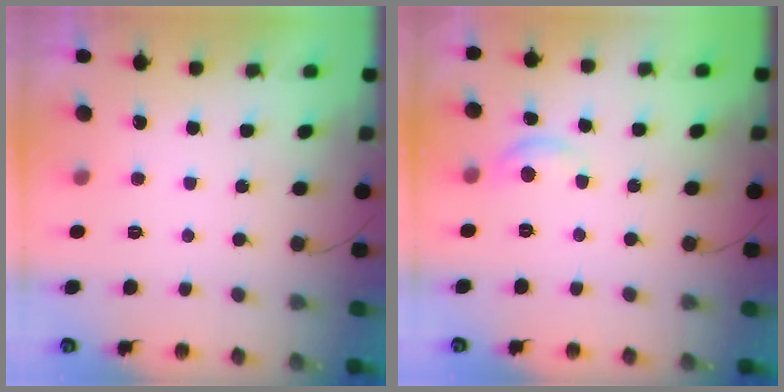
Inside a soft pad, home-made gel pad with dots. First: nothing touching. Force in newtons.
{"total": 4.8, "press": 4.7, "slide": 0.3}